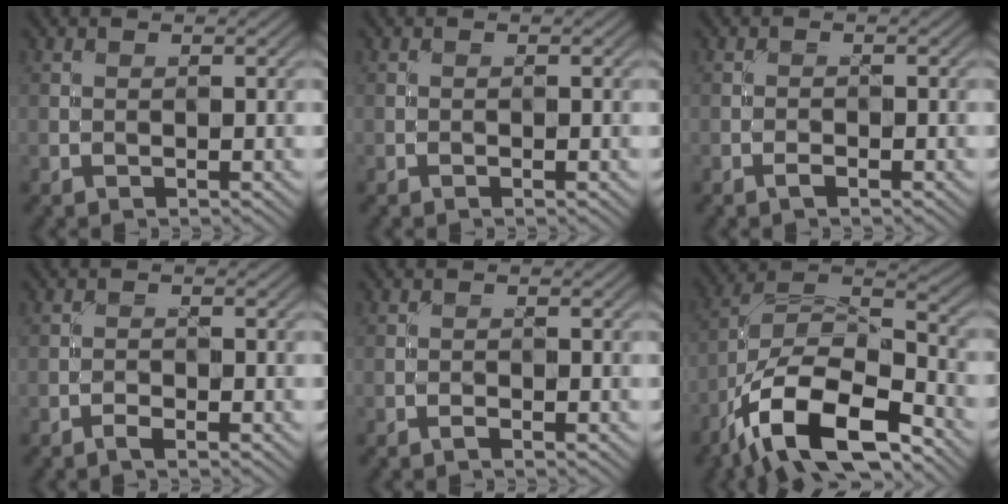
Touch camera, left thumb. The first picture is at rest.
{"total": 0.0}
{"total": 1.0, "force": [-0.7, 0.2, 0.6], "torque": [-0.014, 0.002, -0.016]}
{"total": 1.3, "force": [-1.0, 0.2, 0.7], "torque": [-0.016, 0.001, -0.023]}
{"total": 0.7, "force": [-0.6, 0.0, 0.4], "torque": [-0.009, 0.002, -0.013]}
{"total": 15.4, "force": [-9.6, 5.9, 10.4], "torque": [-0.210, -0.018, -0.187]}